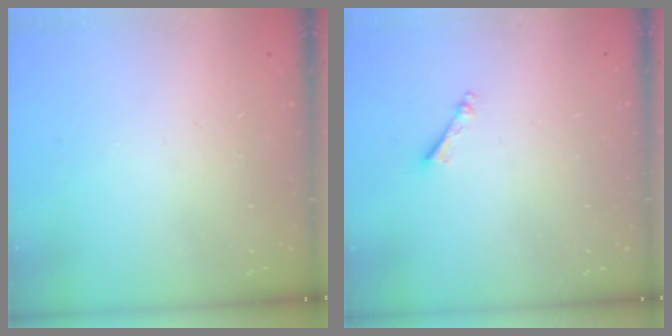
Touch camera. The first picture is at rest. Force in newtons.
{"total": 2.4, "press": 2.3, "slide": 0.4}